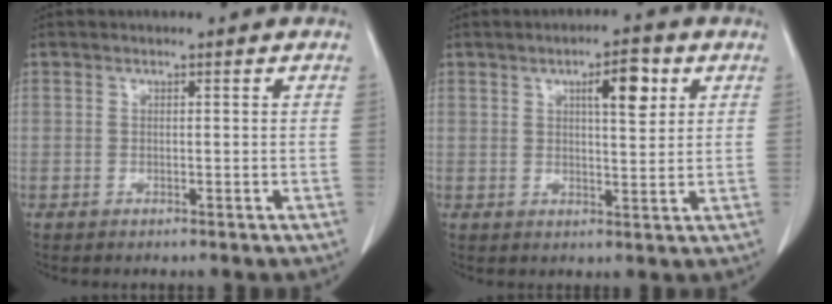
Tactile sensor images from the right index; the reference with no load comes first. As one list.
[{"total": 5.8, "force": [2.4, 1.4, 5.1], "torque": [-0.078, 0.003, 0.036]}]